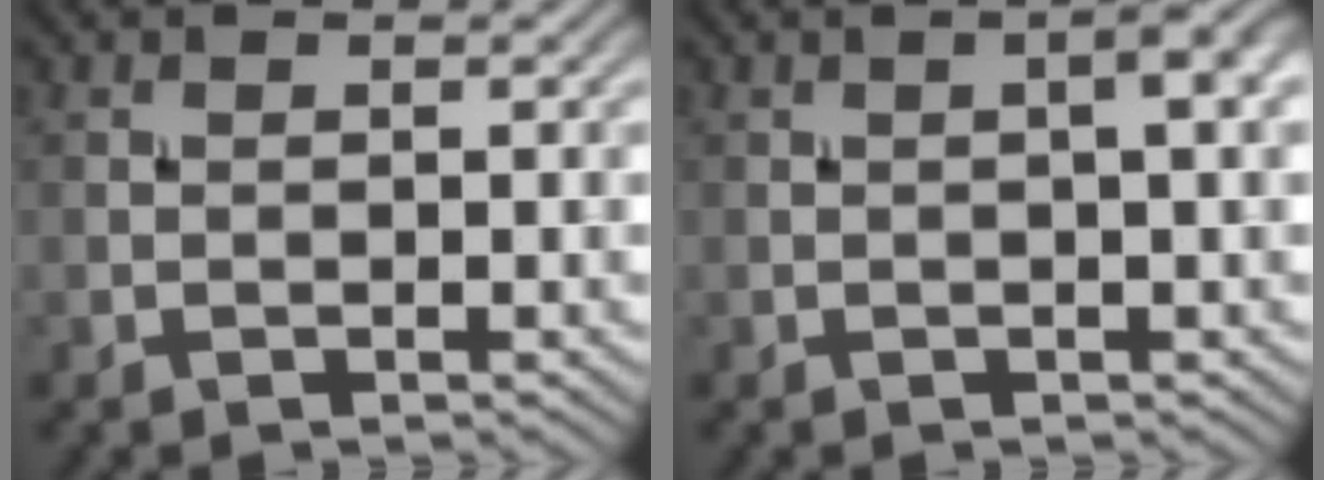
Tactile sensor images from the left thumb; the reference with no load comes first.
{"total": 3.0, "force": [0.4, 0.4, 3.0], "torque": [-0.044, 0.010, 0.005]}